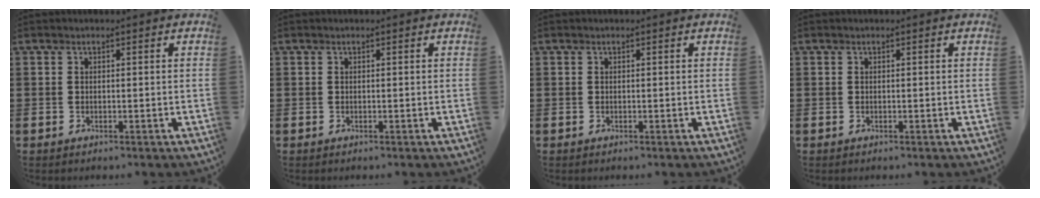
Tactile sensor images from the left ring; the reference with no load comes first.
{"total": 0.0}
{"total": 0.0}
{"total": 0.0}